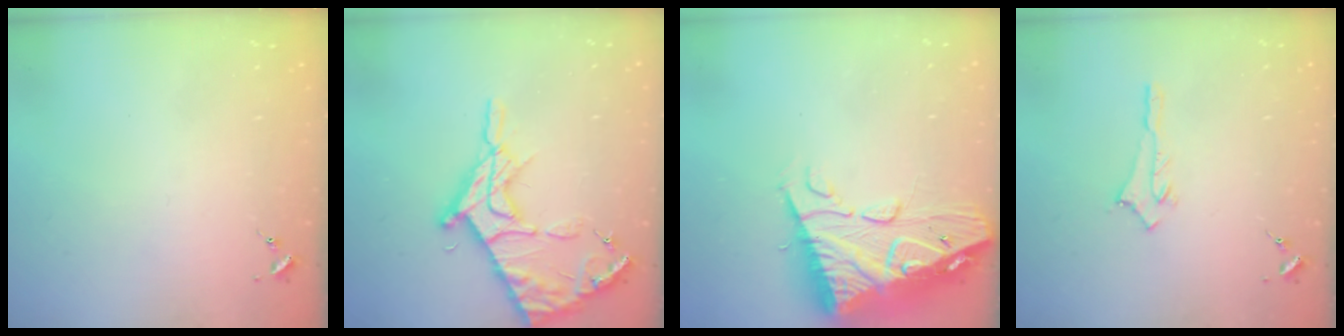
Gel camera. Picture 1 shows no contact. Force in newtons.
{"total": 16.8, "press": 16.8, "slide": 1.3}
{"total": 17.9, "press": 17.8, "slide": 1.7}
{"total": 2.9, "press": 2.9, "slide": 0.2}